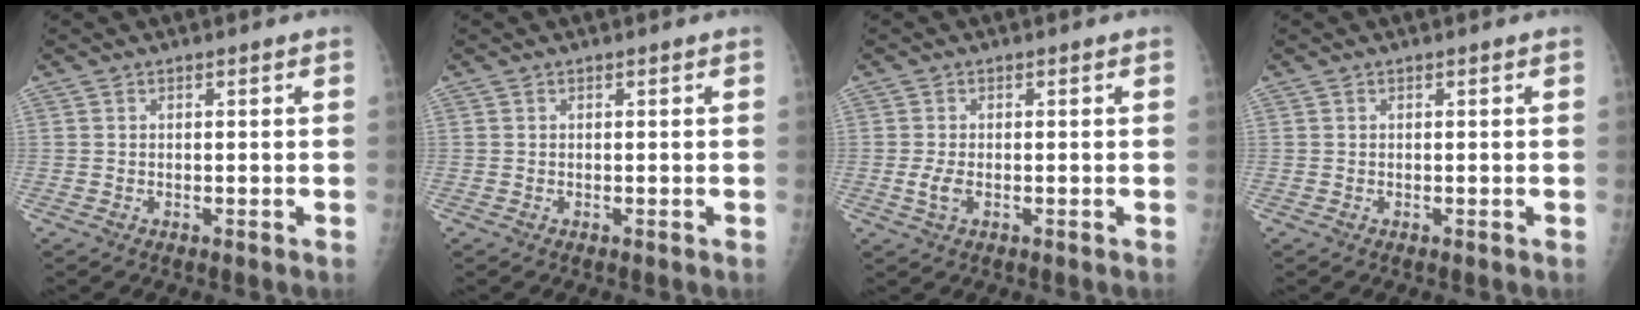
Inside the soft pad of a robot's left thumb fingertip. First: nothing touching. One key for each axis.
{"total": 0.0}
{"total": 2.5, "fx": -0.5, "fy": 1.3, "fz": 2.1, "tx": -0.046, "ty": -0.004, "tz": -0.009}
{"total": 0.0}